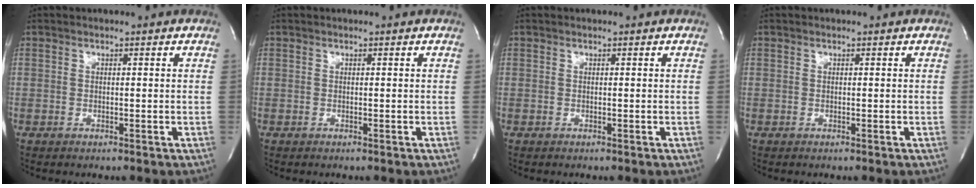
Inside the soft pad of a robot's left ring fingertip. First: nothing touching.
{"total": 0.0}
{"total": 0.0}
{"total": 0.0}